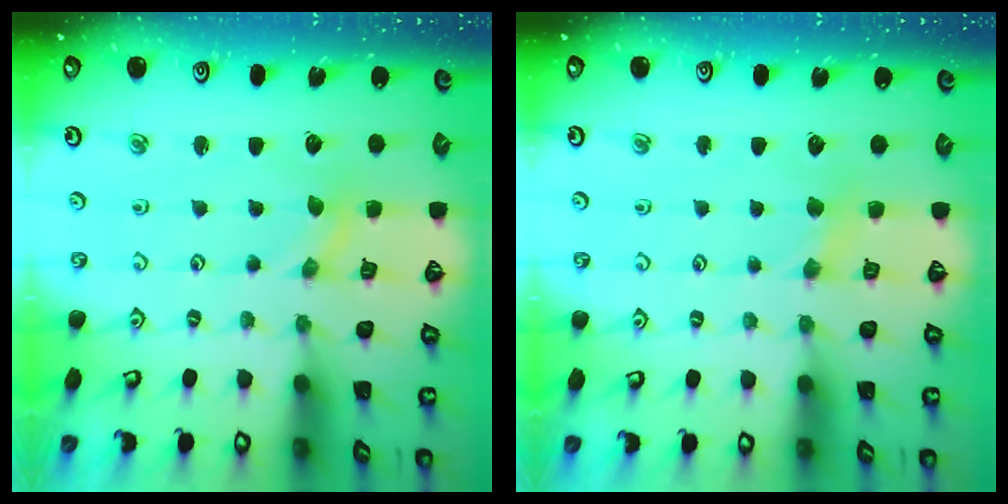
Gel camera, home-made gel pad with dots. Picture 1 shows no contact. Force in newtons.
{"total": 3.0, "press": 2.9, "slide": 0.5}